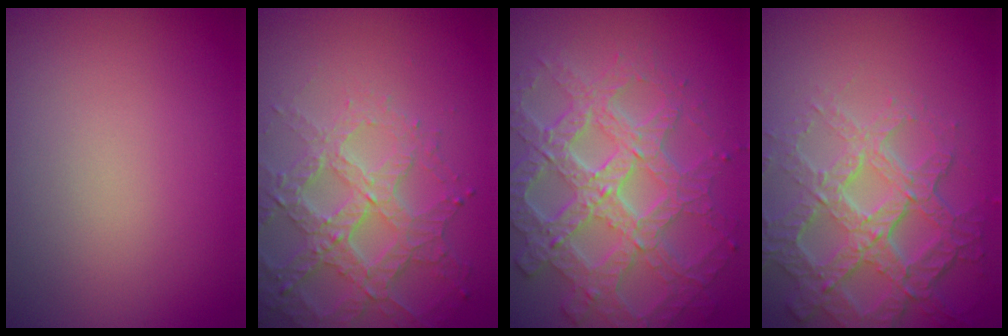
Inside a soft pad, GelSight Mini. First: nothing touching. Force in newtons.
{"total": 4.7, "press": 4.1, "slide": 2.4}
{"total": 7.2, "press": 6.1, "slide": 3.8}
{"total": 7.3, "press": 5.2, "slide": 5.2}